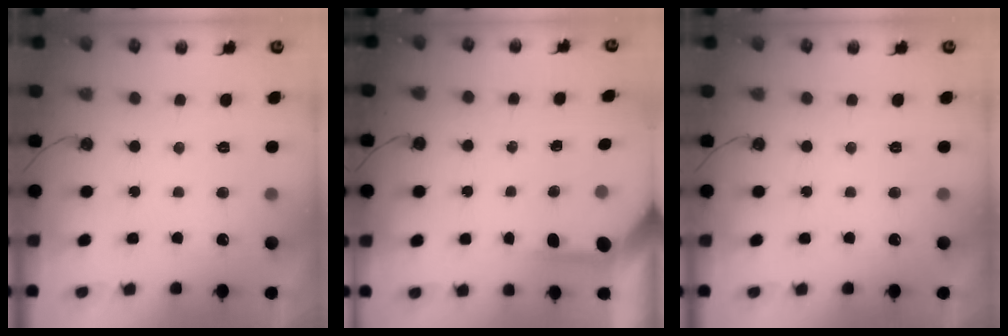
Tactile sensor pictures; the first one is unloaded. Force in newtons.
{"total": 3.8, "press": 3.8, "slide": 0.5}
{"total": 0.0}